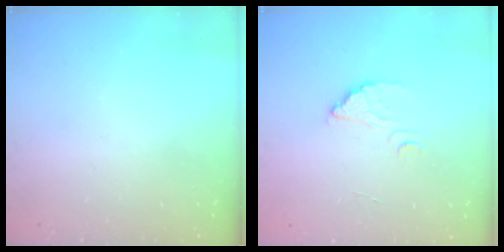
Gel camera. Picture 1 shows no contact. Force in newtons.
{"total": 2.0, "press": 2.0, "slide": 0.1}